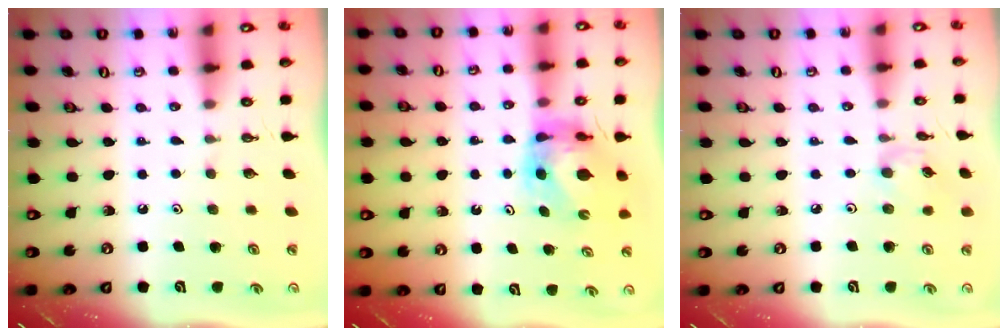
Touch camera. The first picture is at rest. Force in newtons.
{"total": 6.0, "press": 6.0, "slide": 0.6}
{"total": 3.3, "press": 3.3, "slide": 0.3}